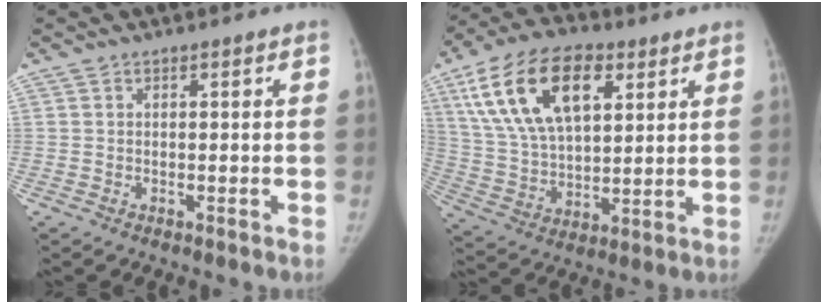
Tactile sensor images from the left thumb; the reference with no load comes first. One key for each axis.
{"total": 20.9, "fx": 9.1, "fy": 11.1, "fz": 15.2, "tx": -0.259, "ty": -0.014, "tz": 0.168}